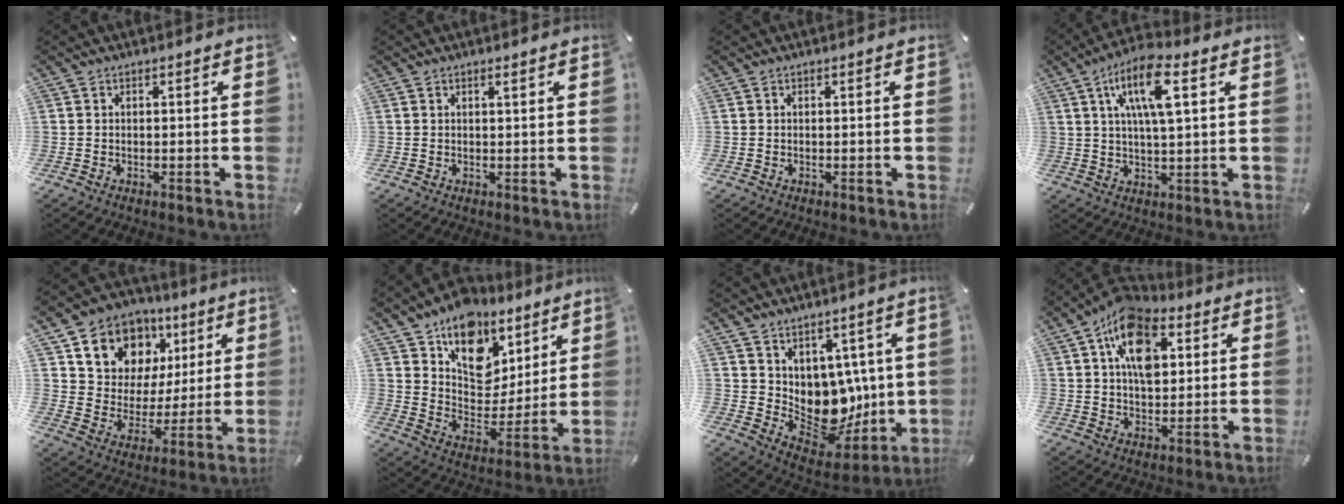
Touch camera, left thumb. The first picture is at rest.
{"total": 0.9, "force": [0.5, 0.0, 0.7], "torque": [-0.013, -0.001, 0.008]}
{"total": 0.0}
{"total": 11.5, "force": [4.5, 3.4, 10.0], "torque": [-0.182, 0.004, 0.076]}
{"total": 13.3, "force": [7.5, 10.5, 3.2], "torque": [-0.063, -0.054, 0.143]}
{"total": 14.9, "force": [9.8, 10.2, 4.6], "torque": [-0.059, -0.089, 0.174]}
{"total": 12.2, "force": [2.6, 10.6, 5.4], "torque": [-0.073, -0.062, 0.071]}
{"total": 15.1, "force": [5.5, 9.5, 10.3], "torque": [-0.174, -0.004, 0.099]}